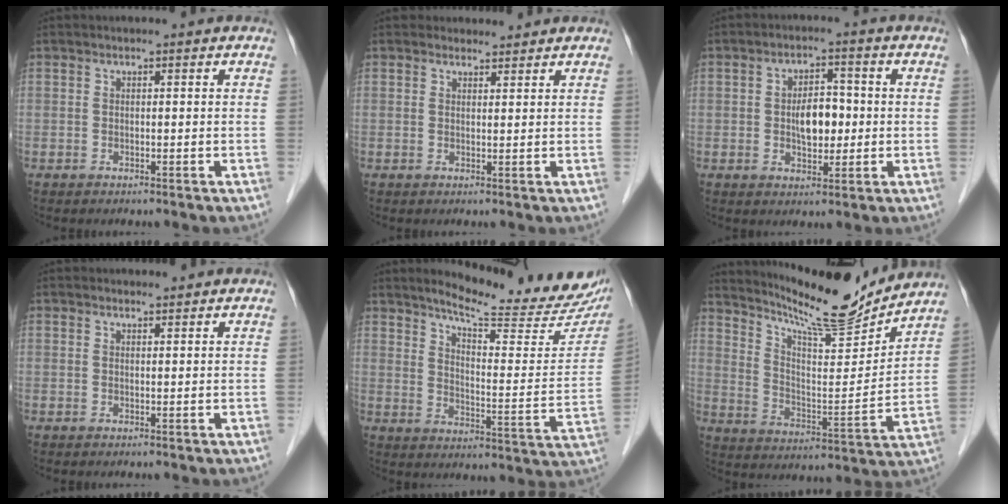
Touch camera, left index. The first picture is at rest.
{"total": 2.0, "force": [1.8, 0.8, -0.2], "torque": [0.001, 0.003, 0.024]}
{"total": 5.5, "force": [-0.2, 3.0, 4.7], "torque": [-0.080, 0.006, -0.003]}
{"total": 0.8, "force": [0.8, 0.1, -0.1], "torque": [-0.008, -0.002, 0.013]}
{"total": 20.9, "force": [18.6, 2.6, 9.2], "torque": [-0.125, -0.065, 0.230]}
{"total": 16.2, "force": [15.2, 0.8, 5.6], "torque": [-0.104, -0.026, 0.240]}